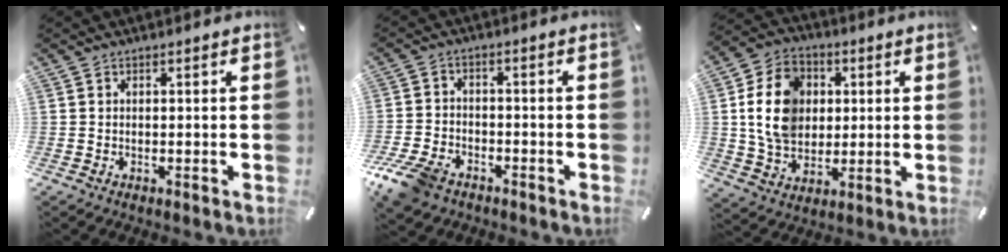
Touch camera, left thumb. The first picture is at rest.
{"total": 7.8, "force": [-5.5, 4.5, 3.4], "torque": [-0.080, 0.023, -0.107]}
{"total": 14.1, "force": [1.7, 11.4, 8.1], "torque": [-0.172, 0.012, 0.028]}